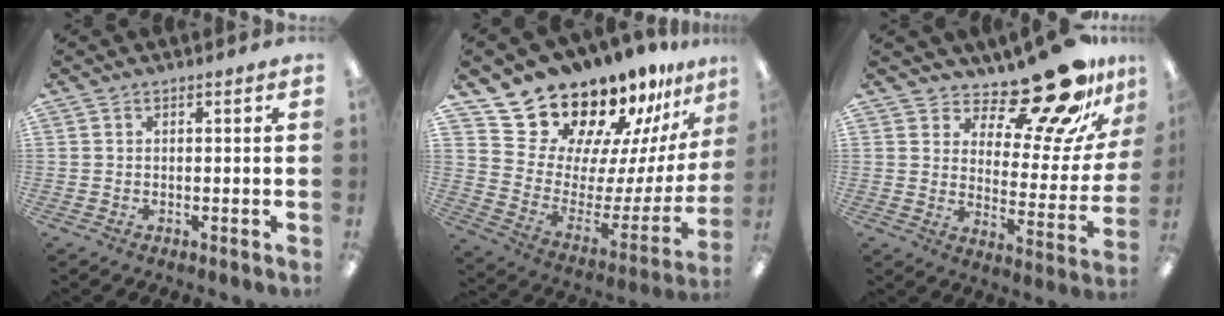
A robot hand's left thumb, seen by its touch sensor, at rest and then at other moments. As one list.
[{"total": 18.2, "force": [15.9, 7.7, 4.3], "torque": [-0.080, -0.141, 0.295]}, {"total": 20.1, "force": [16.4, 5.3, 10.3], "torque": [-0.142, -0.130, 0.269]}]